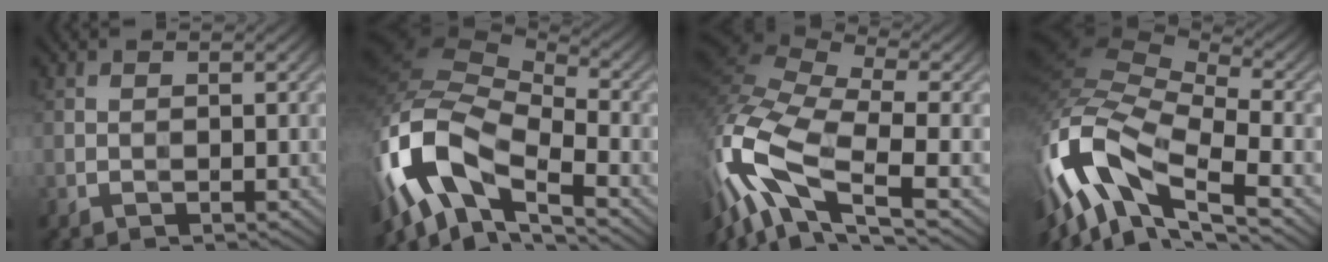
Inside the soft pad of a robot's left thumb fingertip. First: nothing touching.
{"total": 14.6, "force": [-5.7, 7.3, 11.3], "torque": [-0.262, -0.002, -0.119]}
{"total": 16.2, "force": [-5.1, 6.9, 13.7], "torque": [-0.342, 0.000, -0.099]}
{"total": 15.6, "force": [-4.8, 6.6, 13.3], "torque": [-0.311, 0.005, -0.097]}